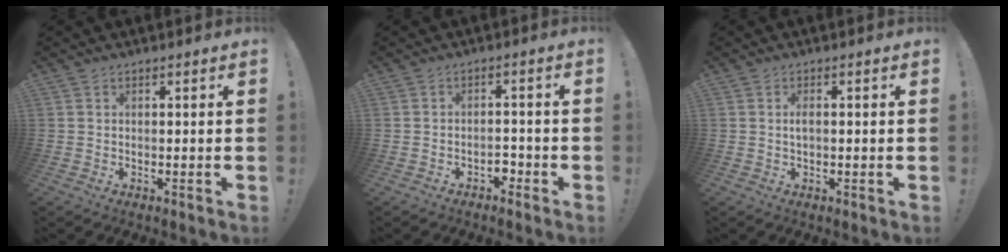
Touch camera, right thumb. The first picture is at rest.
{"total": 2.8, "force": [-2.0, 1.4, 1.4], "torque": [-0.024, 0.005, -0.034]}
{"total": 1.5, "force": [-0.1, 0.6, 1.4], "torque": [-0.031, 0.005, -0.002]}